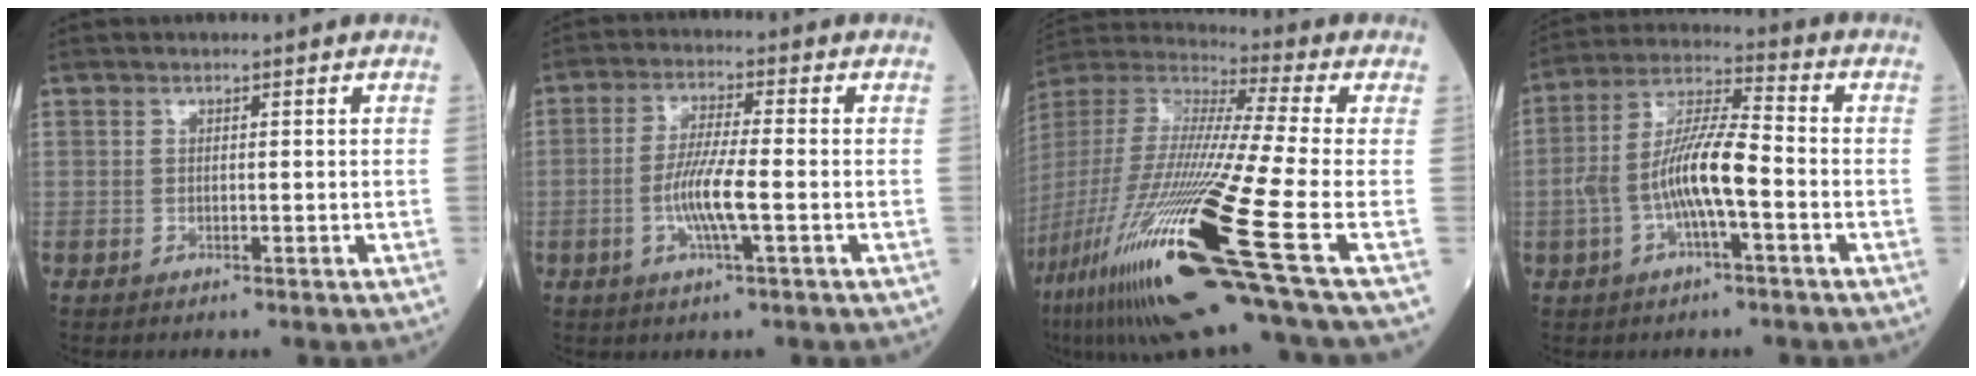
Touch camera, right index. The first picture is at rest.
{"total": 6.8, "force": [-1.7, 0.2, 6.6], "torque": [-0.133, -0.004, -0.035]}
{"total": 32.4, "force": [-14.8, 2.0, 28.8], "torque": [-0.603, -0.069, -0.283]}
{"total": 10.5, "force": [-2.5, 1.9, 10.0], "torque": [-0.204, 0.018, -0.050]}